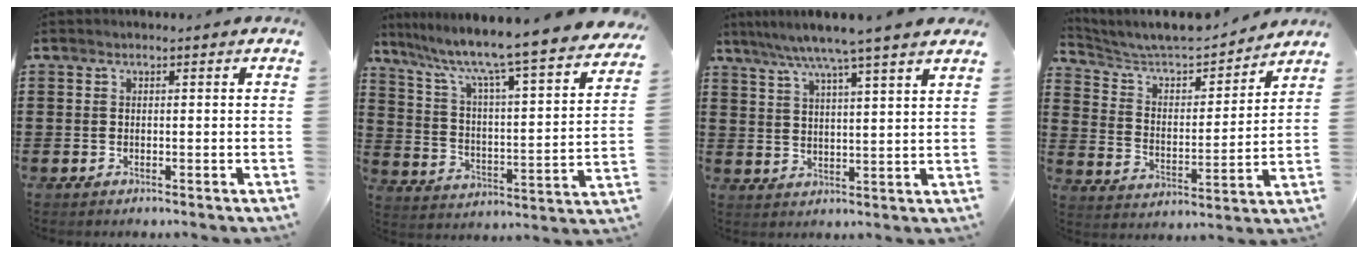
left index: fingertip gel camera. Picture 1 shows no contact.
{"total": 7.8, "force": [6.6, -0.6, 4.1], "torque": [-0.109, -0.066, 0.098]}
{"total": 6.7, "force": [5.4, -0.9, 3.8], "torque": [-0.090, -0.021, 0.091]}
{"total": 6.5, "force": [5.9, 1.5, 2.2], "torque": [-0.073, -0.044, 0.097]}